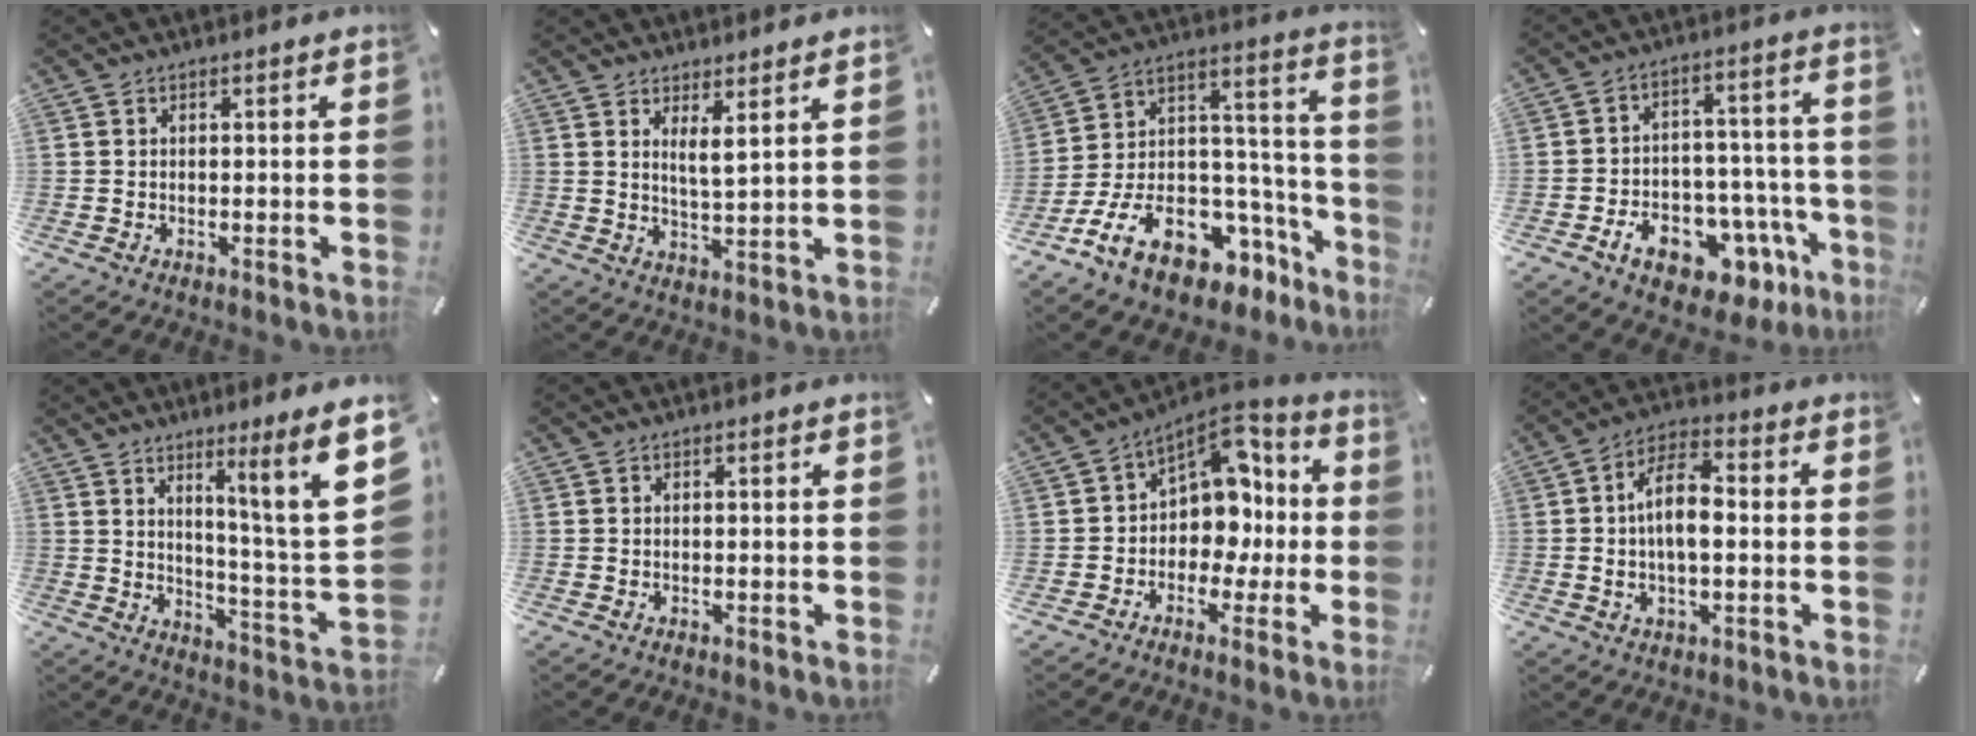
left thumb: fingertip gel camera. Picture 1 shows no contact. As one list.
[{"total": 4.4, "force": [3.1, 0.1, 3.1], "torque": [-0.054, -0.020, 0.049]}, {"total": 20.3, "force": [-10.2, 12.3, 12.5], "torque": [-0.217, 0.028, -0.160]}, {"total": 14.2, "force": [-7.6, 8.2, 8.8], "torque": [-0.110, 0.053, -0.119]}, {"total": 13.9, "force": [7.8, -0.3, 11.5], "torque": [-0.170, -0.070, 0.109]}, {"total": 0.0}, {"total": 10.5, "force": [1.9, 8.9, 5.1], "torque": [-0.066, -0.023, 0.040]}, {"total": 9.5, "force": [0.0, 4.2, 8.5], "torque": [-0.156, 0.008, -0.001]}]